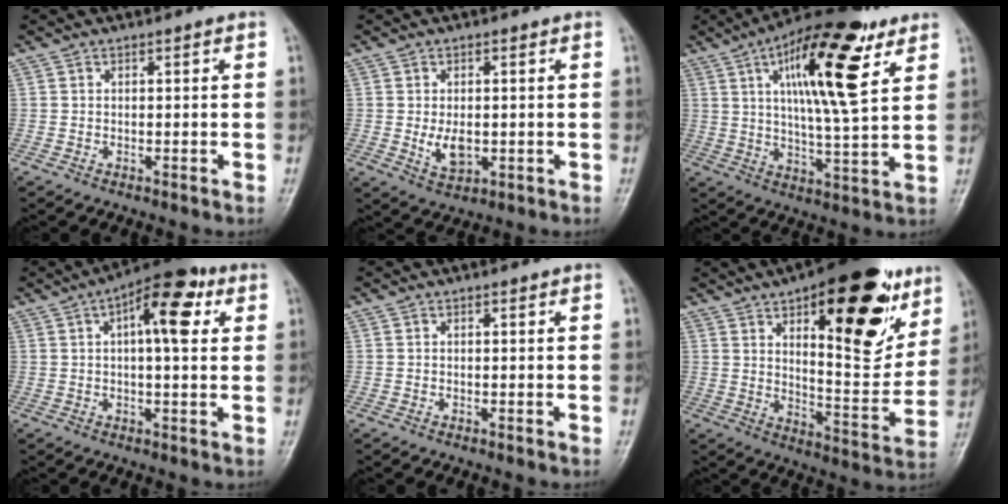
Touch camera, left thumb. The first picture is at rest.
{"total": 4.9, "force": [-0.3, 3.0, 3.8], "torque": [-0.057, -0.009, 0.003]}
{"total": 19.3, "force": [8.3, 5.6, 16.5], "torque": [-0.246, -0.024, 0.130]}
{"total": 11.7, "force": [3.9, 4.6, 10.1], "torque": [-0.134, 0.017, 0.048]}
{"total": 0.0}
{"total": 25.7, "force": [12.9, 10.1, 19.7], "torque": [-0.229, -0.051, 0.191]}